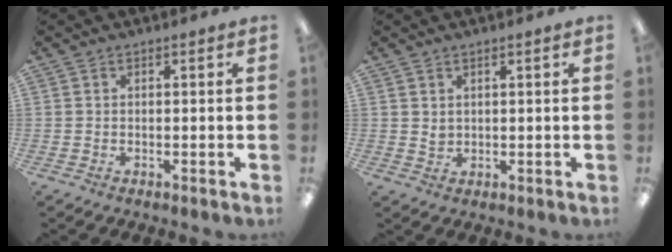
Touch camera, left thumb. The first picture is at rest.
{"total": 1.7, "force": [1.1, 1.1, 0.6], "torque": [-0.013, 0.001, 0.021]}